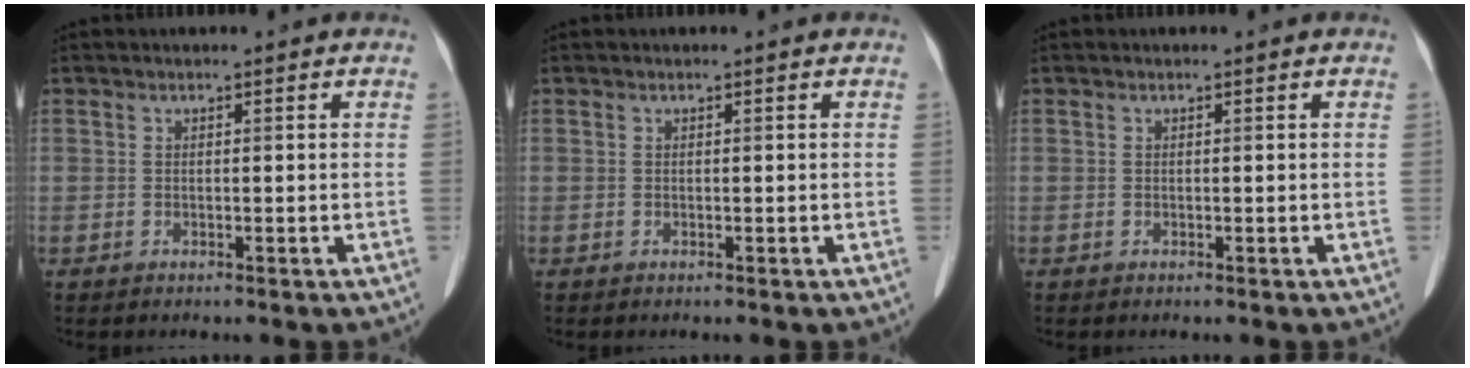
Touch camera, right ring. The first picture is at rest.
{"total": 0.0}
{"total": 0.0}